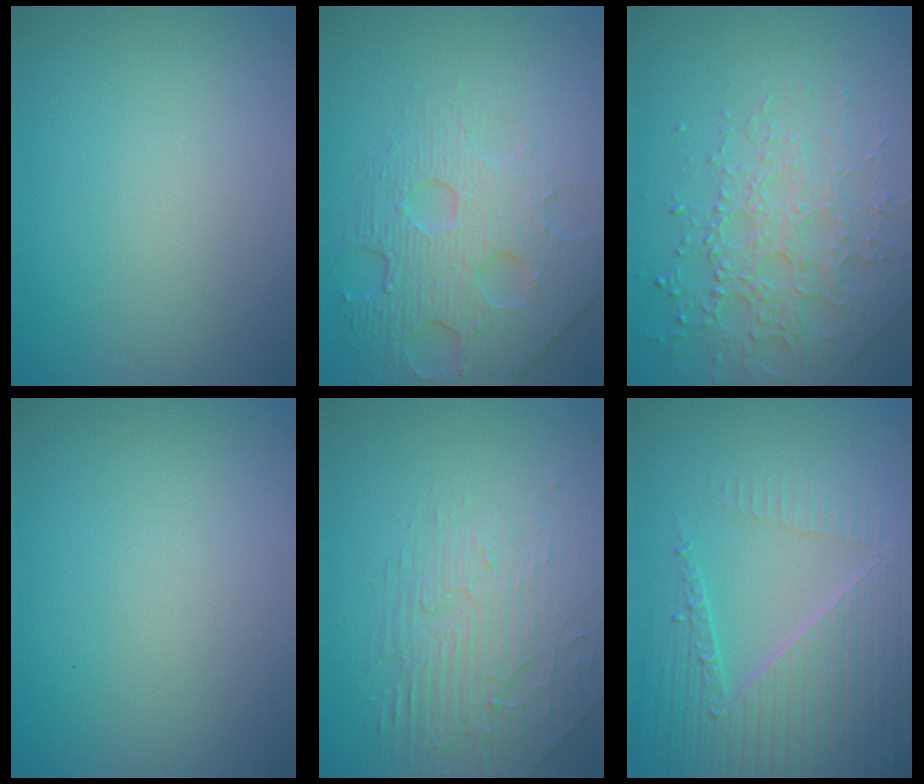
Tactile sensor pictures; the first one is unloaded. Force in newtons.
{"total": 6.5, "press": 5.2, "slide": 3.9}
{"total": 4.3, "press": 4.3, "slide": 0.9}
{"total": 0.0}
{"total": 2.8, "press": 2.3, "slide": 1.6}
{"total": 6.2, "press": 5.0, "slide": 3.7}